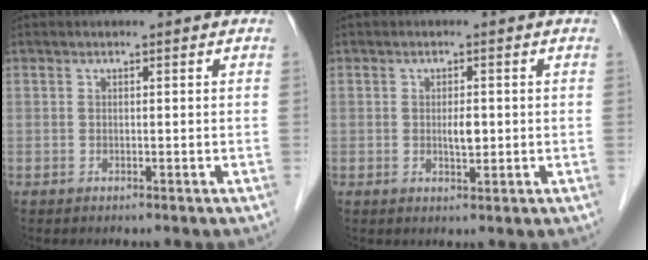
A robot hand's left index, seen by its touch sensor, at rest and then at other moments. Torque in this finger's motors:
{"motor_torque": [0.16, 0.00, 0.07, 0.04]}